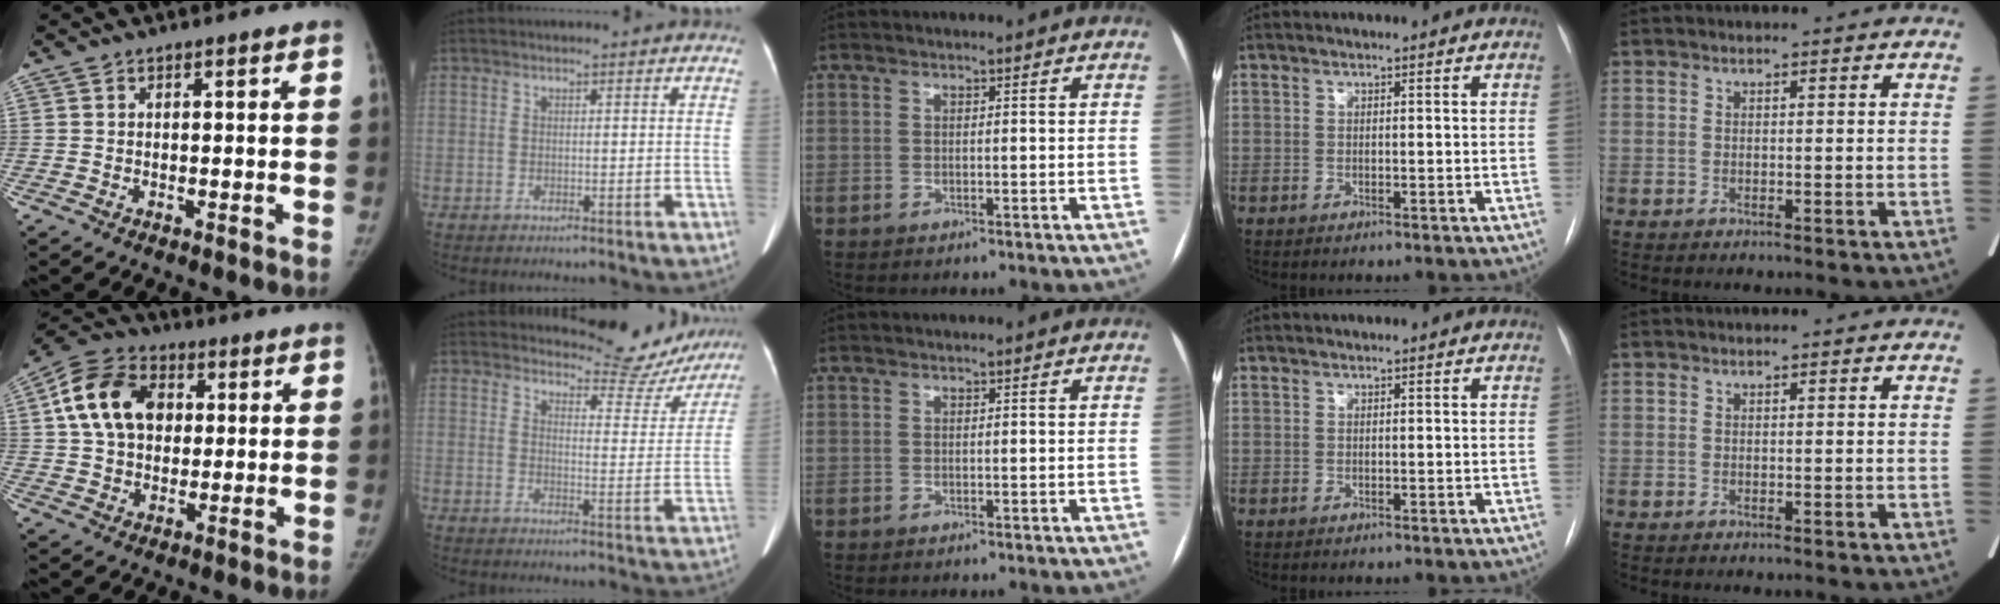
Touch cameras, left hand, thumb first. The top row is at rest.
{"thumb": {"total": 14.7, "force": [3.1, 10.7, 9.7], "torque": [-0.159, 0.013, 0.045]}, "index": {"total": 11.1, "force": [10.8, 2.5, 0.5], "torque": [0.008, -0.028, 0.118]}}